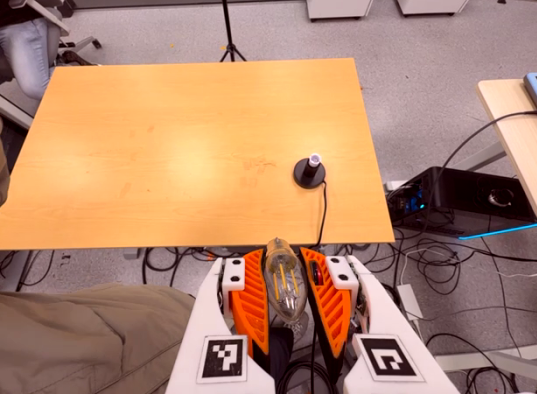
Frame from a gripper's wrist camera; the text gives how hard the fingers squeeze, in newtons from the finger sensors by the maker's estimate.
{"total": 20.7, "left": 21.9, "right": 19.4}